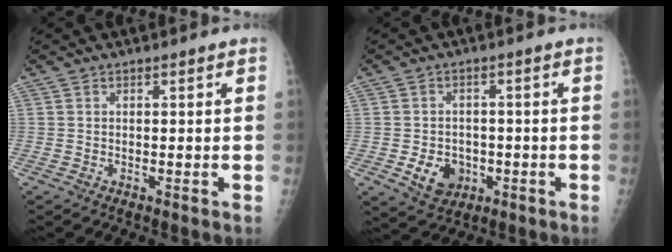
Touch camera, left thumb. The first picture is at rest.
{"total": 6.6, "force": [-1.9, 5.2, 3.4], "torque": [-0.034, 0.006, -0.022]}